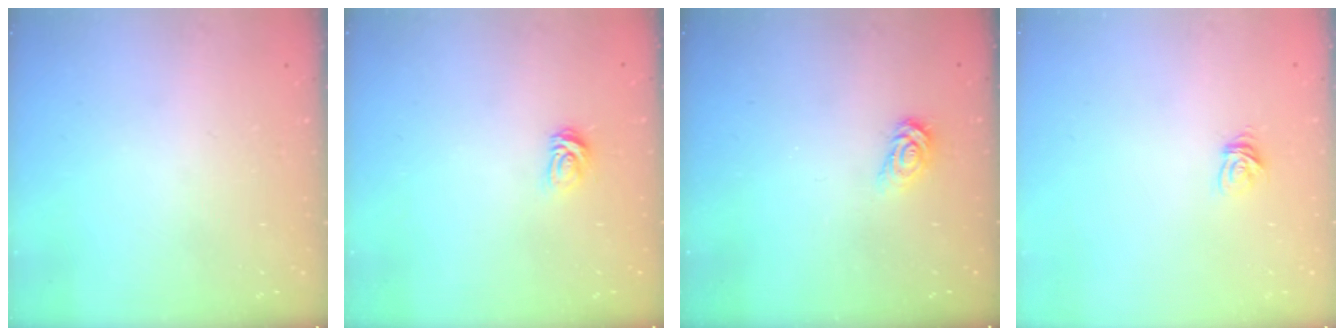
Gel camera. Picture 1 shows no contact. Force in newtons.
{"total": 3.9, "press": 3.9, "slide": 0.5}
{"total": 3.2, "press": 3.2, "slide": 0.0}
{"total": 4.9, "press": 4.9, "slide": 0.3}